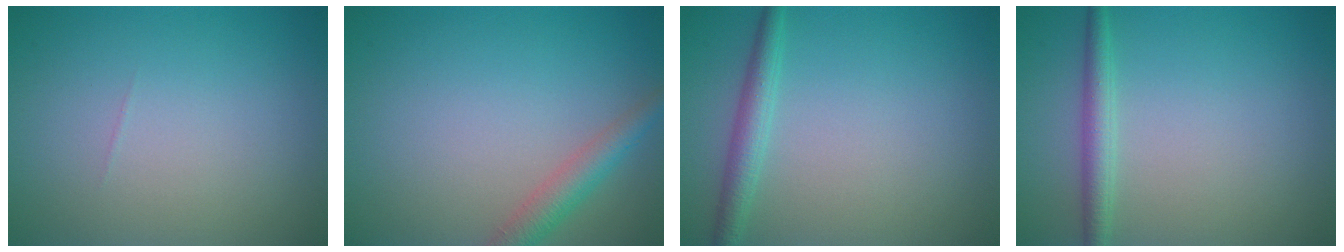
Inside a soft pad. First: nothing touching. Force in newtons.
{"total": 2.8, "press": 2.8, "slide": 0.2}
{"total": 2.3, "press": 2.2, "slide": 0.1}
{"total": 2.1, "press": 2.1, "slide": 0.0}